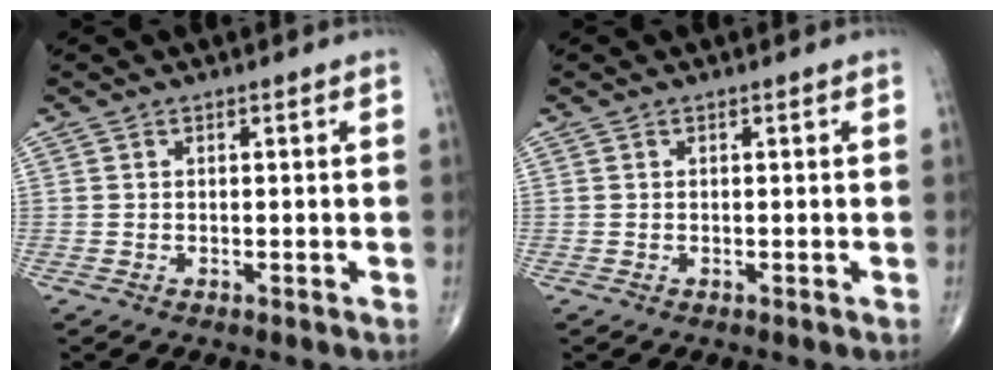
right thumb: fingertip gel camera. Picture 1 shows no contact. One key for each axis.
{"total": 0.0}